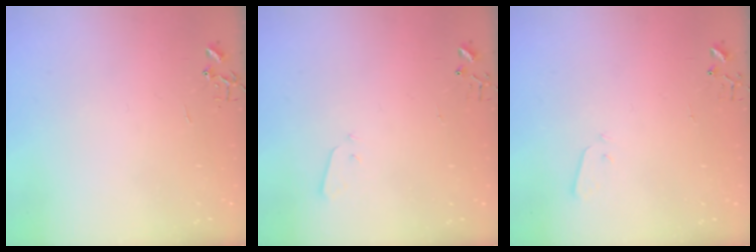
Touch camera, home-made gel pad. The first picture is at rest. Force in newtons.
{"total": 2.1, "press": 2.1, "slide": 0.3}
{"total": 2.1, "press": 2.0, "slide": 0.4}